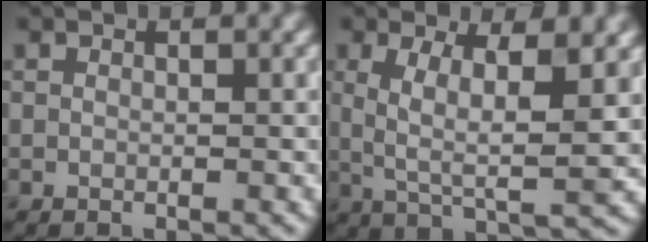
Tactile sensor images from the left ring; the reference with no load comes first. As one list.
[{"total": 6.2, "force": [1.3, 1.8, 5.7], "torque": [-0.110, -0.003, 0.023]}]